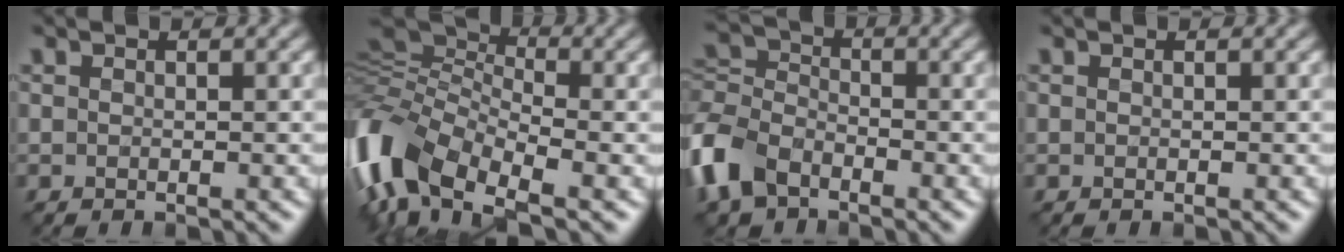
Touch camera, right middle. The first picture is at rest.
{"total": 10.9, "force": [-4.8, 5.9, 7.8], "torque": [-0.173, 0.001, -0.116]}
{"total": 6.0, "force": [-3.6, 3.7, 3.0], "torque": [-0.073, 0.008, -0.090]}
{"total": 0.0}